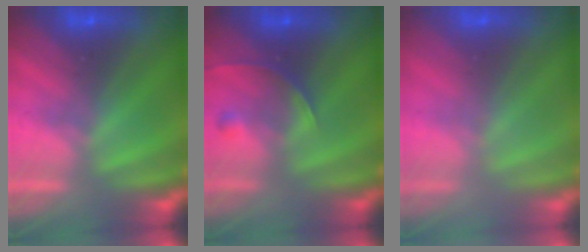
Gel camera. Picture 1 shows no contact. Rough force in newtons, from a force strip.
{"total": 2.4}
{"total": 2.9}